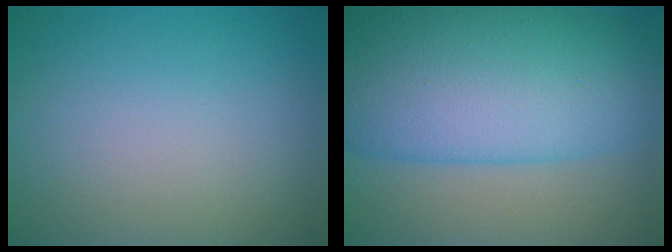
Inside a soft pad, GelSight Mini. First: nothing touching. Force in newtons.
{"total": 14.1, "press": 14.1, "slide": 0.4}